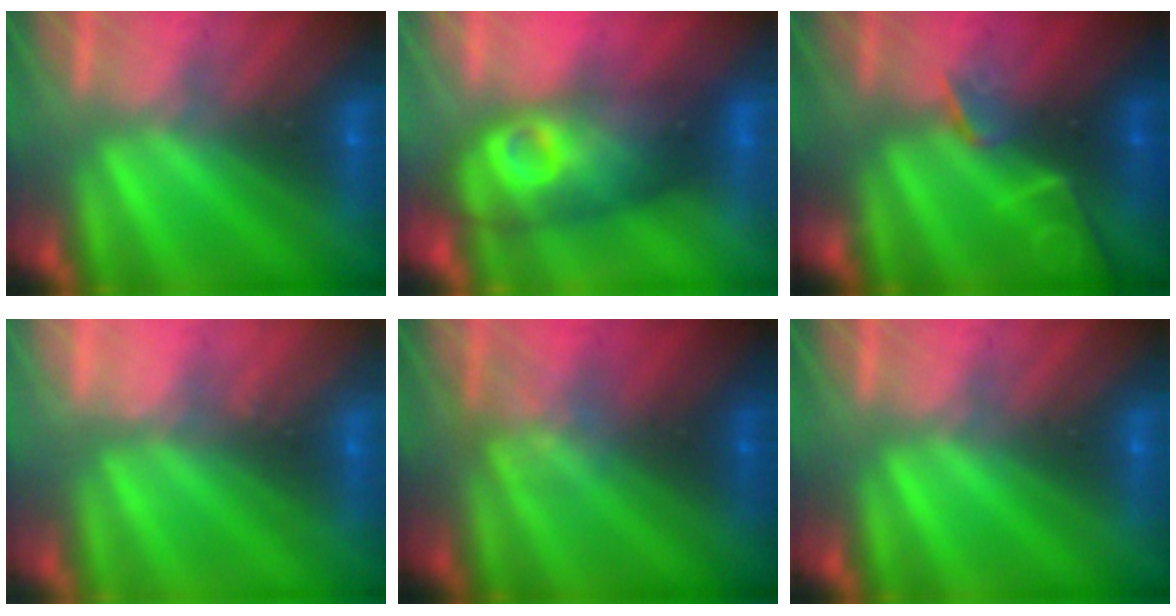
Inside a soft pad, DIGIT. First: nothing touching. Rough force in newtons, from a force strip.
{"total": 4.0}
{"total": 2.1}
{"total": 2.4}
{"total": 2.7}
{"total": 0.0}